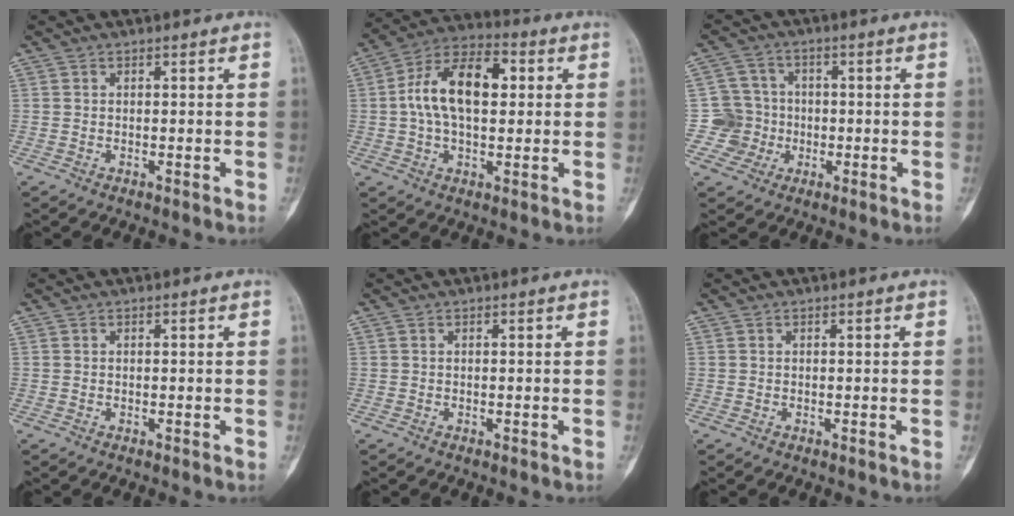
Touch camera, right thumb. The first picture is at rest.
{"total": 14.5, "force": [1.8, 8.2, 11.8], "torque": [-0.203, 0.030, 0.023]}
{"total": 7.1, "force": [-1.4, 7.0, 0.1], "torque": [0.043, 0.020, -0.033]}
{"total": 0.0}
{"total": 0.0}
{"total": 0.0}